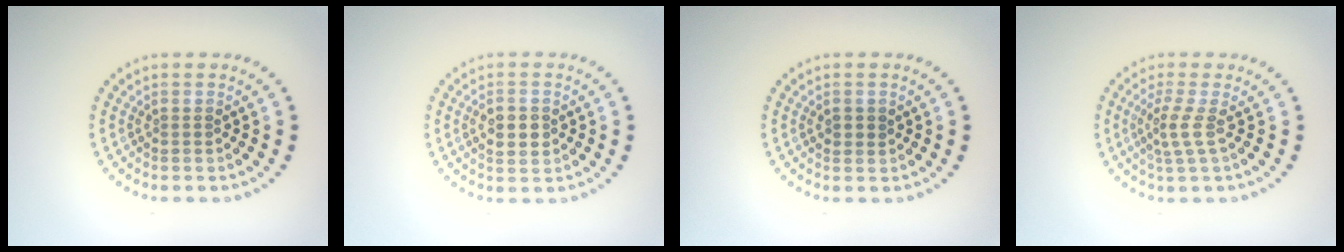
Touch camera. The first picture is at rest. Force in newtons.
{"total": 2.7, "press": 2.7, "slide": 0.2}
{"total": 1.2, "press": 1.1, "slide": 0.4}
{"total": 2.1, "press": 1.5, "slide": 1.4}